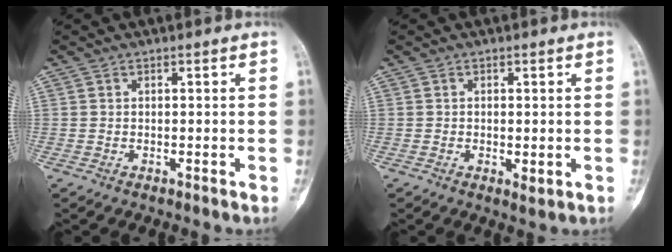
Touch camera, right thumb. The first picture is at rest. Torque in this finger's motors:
{"motor_torque": [-0.29, -0.33, 0.22, 0.32, 0.01]}